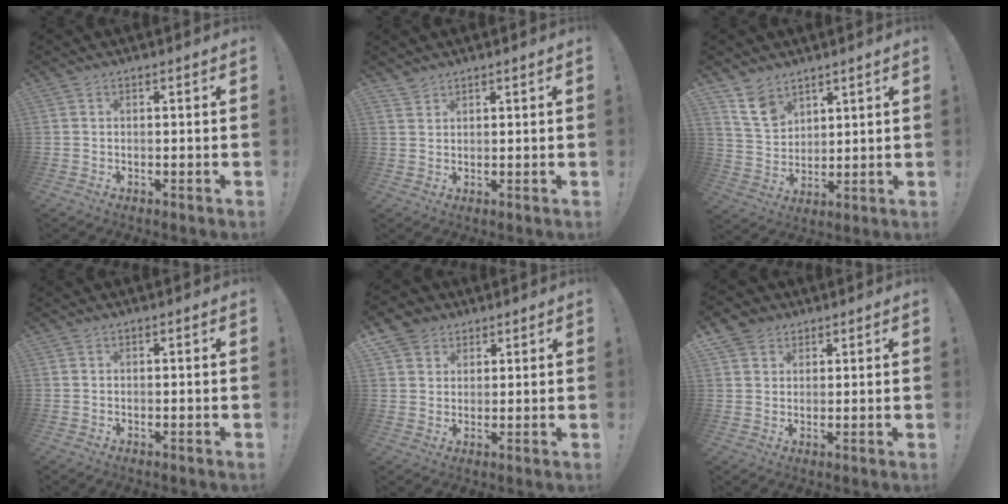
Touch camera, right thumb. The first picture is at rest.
{"total": 2.3, "force": [2.1, 0.8, 0.4], "torque": [0.004, -0.018, 0.039]}
{"total": 10.3, "force": [7.1, 6.6, 3.5], "torque": [-0.060, -0.038, 0.141]}
{"total": 0.0}
{"total": 6.2, "force": [3.9, 4.7, 0.9], "torque": [-0.014, -0.025, 0.077]}
{"total": 5.1, "force": [3.3, 3.8, 0.8], "torque": [-0.007, -0.019, 0.062]}